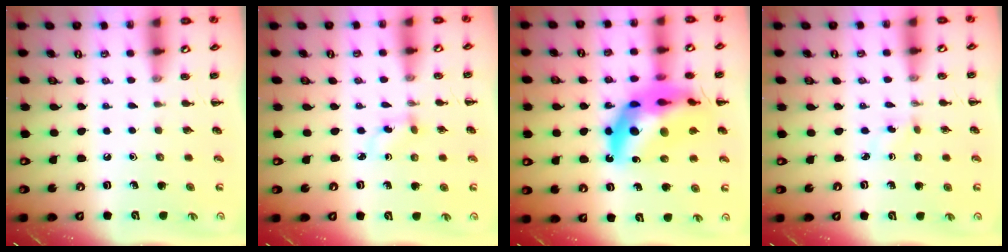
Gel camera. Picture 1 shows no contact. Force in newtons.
{"total": 1.9, "press": 1.7, "slide": 0.9}
{"total": 22.4, "press": 21.7, "slide": 5.5}
{"total": 1.5, "press": 1.3, "slide": 0.6}